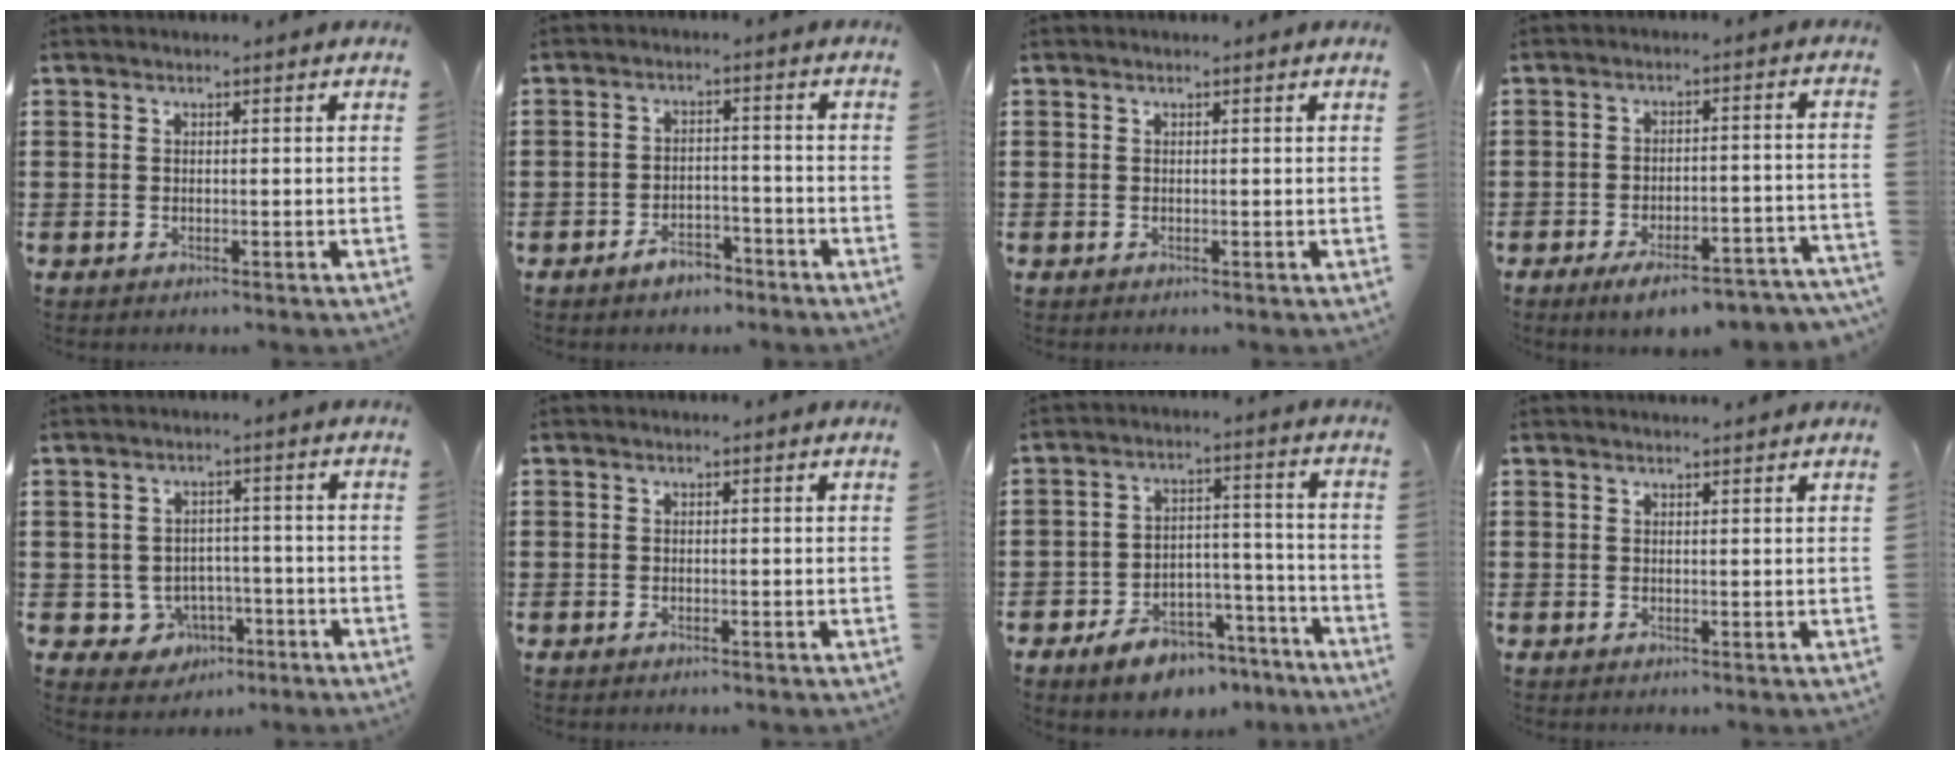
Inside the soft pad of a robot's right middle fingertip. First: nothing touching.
{"total": 3.4, "force": [-3.0, 1.2, 0.9], "torque": [-0.018, 0.010, -0.060]}
{"total": 0.0}
{"total": 6.1, "force": [-5.1, 0.7, 3.2], "torque": [-0.045, -0.002, -0.090]}
{"total": 3.8, "force": [-1.7, 3.2, 1.0], "torque": [-0.029, 0.009, -0.035]}
{"total": 0.0}
{"total": 7.1, "force": [-6.0, 2.9, 2.4], "torque": [-0.030, 0.035, -0.111]}
{"total": 0.8, "force": [0.8, -0.1, 0.1], "torque": [0.004, -0.005, 0.014]}